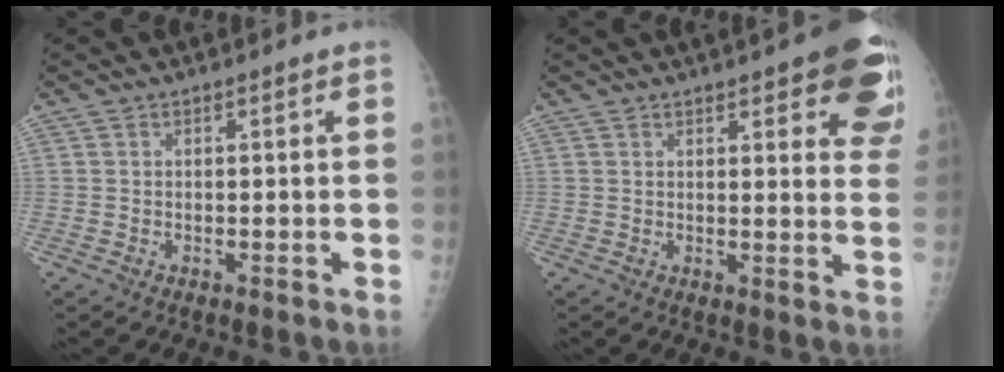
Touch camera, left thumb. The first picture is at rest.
{"total": 16.3, "force": [9.4, 5.0, 12.4], "torque": [-0.120, -0.039, 0.100]}